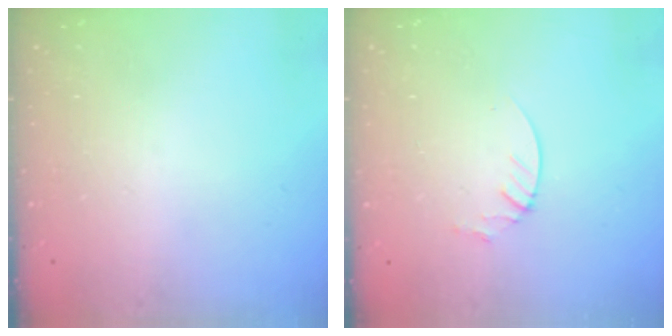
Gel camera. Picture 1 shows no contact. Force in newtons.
{"total": 2.1, "press": 2.1, "slide": 0.2}